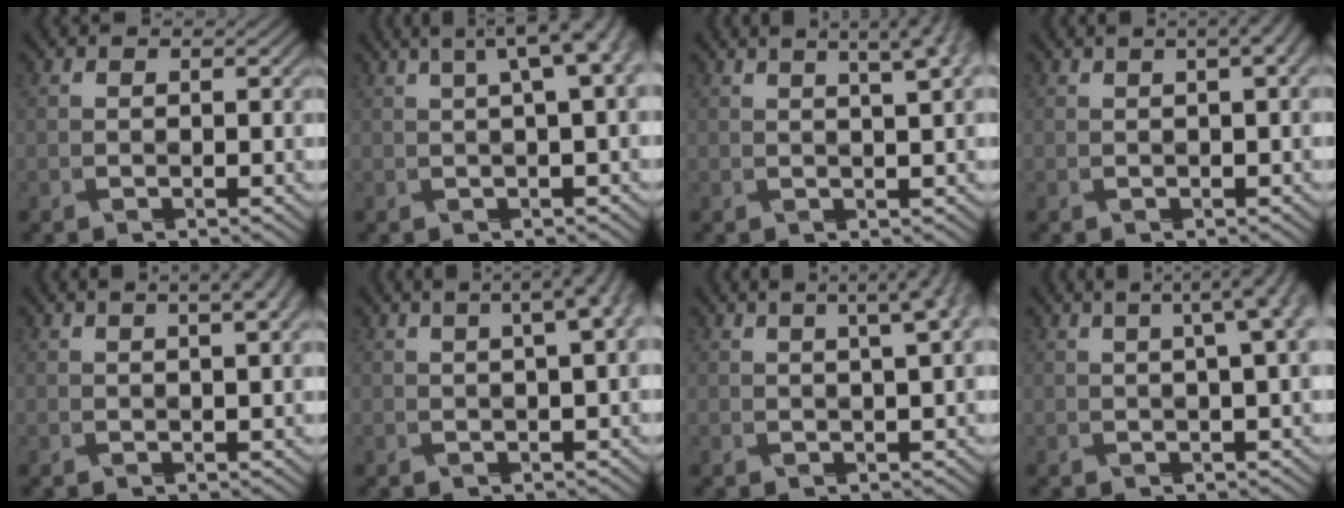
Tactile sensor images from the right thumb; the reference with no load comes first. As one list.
[{"total": 6.8, "force": [2.1, 1.2, 6.4], "torque": [-0.114, 0.010, 0.040]}, {"total": 5.3, "force": [2.8, 1.1, 4.3], "torque": [-0.064, 0.017, 0.042]}, {"total": 3.5, "force": [0.9, 1.2, 3.2], "torque": [-0.059, 0.000, 0.026]}, {"total": 3.5, "force": [1.3, 1.0, 3.1], "torque": [-0.058, 0.006, 0.029]}, {"total": 5.3, "force": [1.2, 1.3, 5.0], "torque": [-0.083, 0.001, 0.026]}, {"total": 5.4, "force": [1.9, 1.0, 4.9], "torque": [-0.074, 0.014, 0.030]}, {"total": 5.9, "force": [1.5, 1.0, 5.7], "torque": [-0.087, 0.010, 0.026]}]